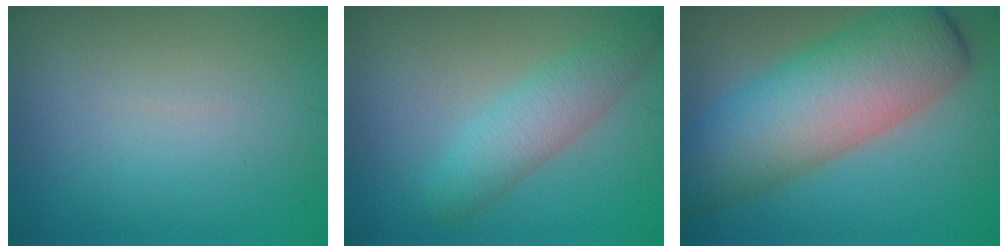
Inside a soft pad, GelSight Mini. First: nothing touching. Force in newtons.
{"total": 3.6, "press": 3.6, "slide": 0.1}
{"total": 11.1, "press": 11.1, "slide": 0.5}